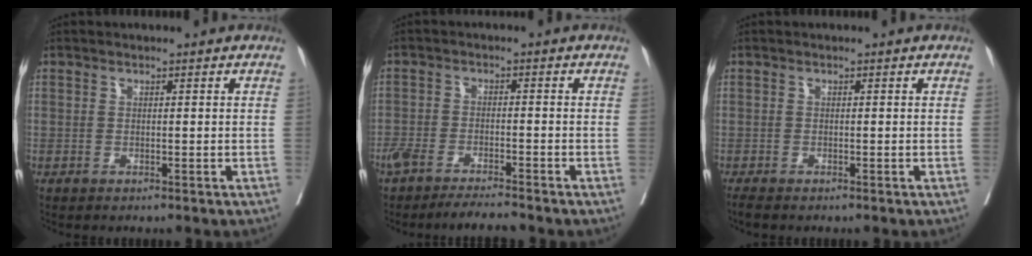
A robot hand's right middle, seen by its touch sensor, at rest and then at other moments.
{"total": 6.6, "force": [-6.0, 0.4, 2.8], "torque": [-0.044, -0.009, -0.101]}
{"total": 1.1, "force": [-1.0, 0.1, 0.5], "torque": [-0.017, -0.007, -0.019]}